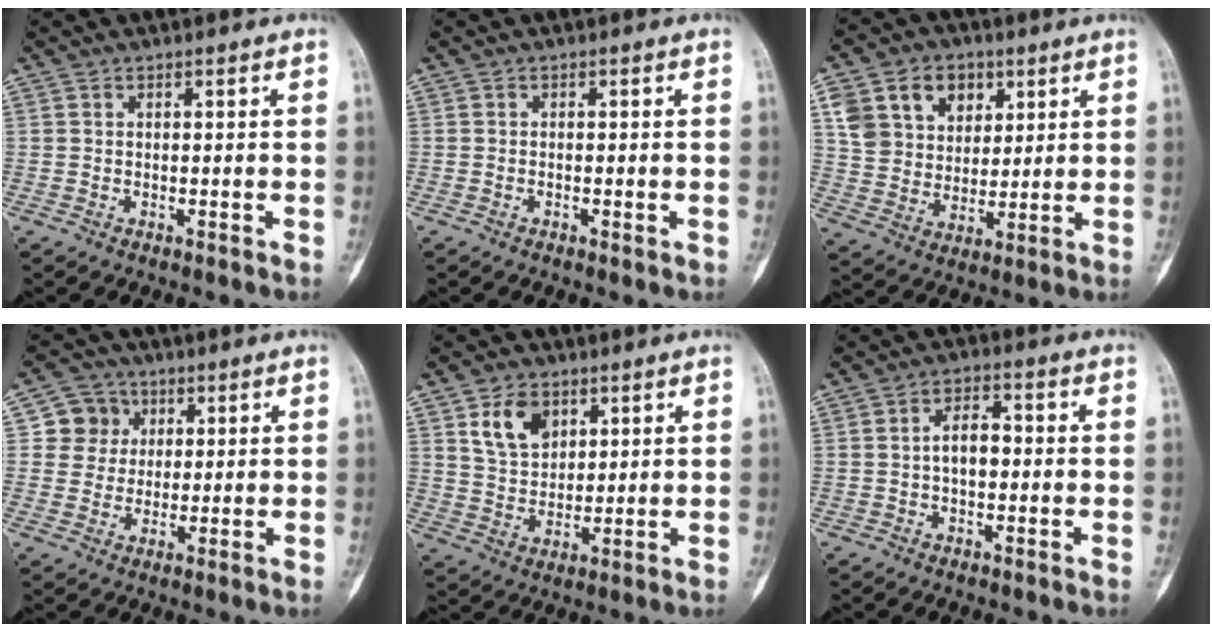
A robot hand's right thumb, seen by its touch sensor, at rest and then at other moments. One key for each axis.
{"total": 0.6, "fx": -0.2, "fy": 0.3, "fz": 0.5, "tx": -0.009, "ty": 0.002, "tz": -0.002}
{"total": 14.3, "fx": 6.0, "fy": 10.7, "fz": 7.3, "tx": -0.088, "ty": -0.009, "tz": 0.115}
{"total": 6.6, "fx": 1.9, "fy": 6.2, "fz": 1.2, "tx": 0.021, "ty": 0.002, "tz": 0.028}
{"total": 8.3, "fx": 4.1, "fy": 5.6, "fz": 4.6, "tx": -0.059, "ty": -0.021, "tz": 0.080}
{"total": 5.2, "fx": -0.2, "fy": 3.1, "fz": 4.2, "tx": -0.062, "ty": 0.017, "tz": -0.009}